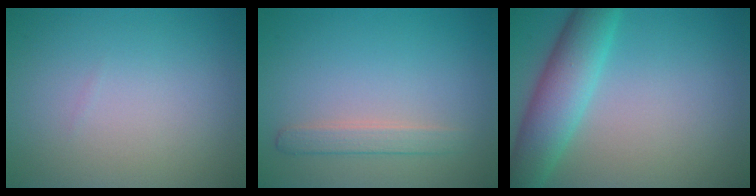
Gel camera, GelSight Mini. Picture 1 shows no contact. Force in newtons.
{"total": 1.8, "press": 1.8, "slide": 0.1}
{"total": 5.9, "press": 5.9, "slide": 0.3}